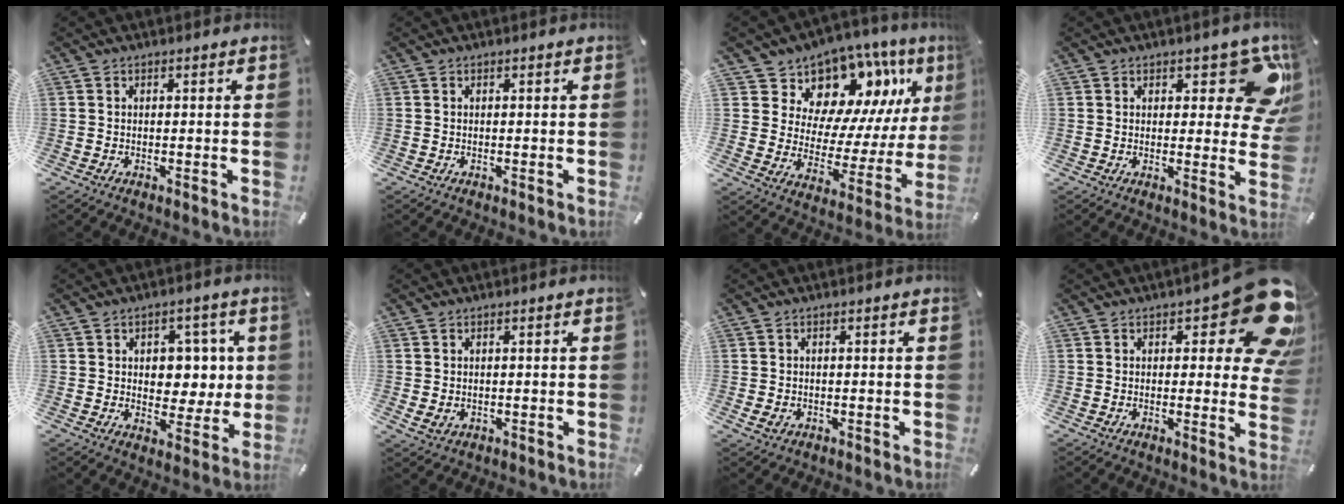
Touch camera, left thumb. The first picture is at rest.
{"total": 0.0}
{"total": 11.8, "force": [8.8, 7.6, 1.7], "torque": [-0.018, -0.109, 0.154]}
{"total": 12.3, "force": [7.4, 5.8, 7.9], "torque": [-0.077, -0.053, 0.129]}
{"total": 7.8, "force": [1.6, 6.4, 4.2], "torque": [-0.045, -0.004, 0.023]}
{"total": 1.6, "force": [0.0, 1.4, 0.8], "torque": [-0.014, 0.004, 0.000]}
{"total": 1.7, "force": [-0.6, 1.4, 0.8], "torque": [-0.013, 0.003, -0.010]}
{"total": 17.6, "force": [8.6, 6.9, 13.7], "torque": [-0.161, -0.070, 0.144]}